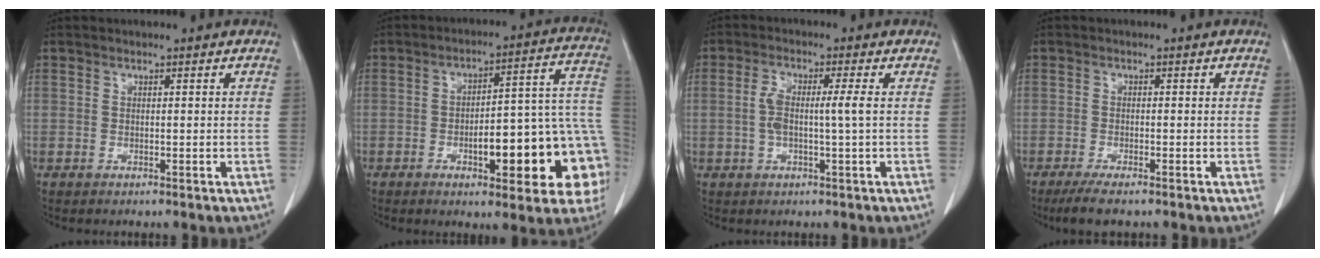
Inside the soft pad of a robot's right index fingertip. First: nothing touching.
{"total": 18.6, "force": [-5.3, 4.9, 17.2], "torque": [-0.136, 0.046, -0.054]}
{"total": 4.9, "force": [0.0, 0.3, 4.8], "torque": [-0.103, 0.010, 0.001]}
{"total": 4.4, "force": [-3.2, 0.6, 2.9], "torque": [-0.052, -0.011, -0.054]}